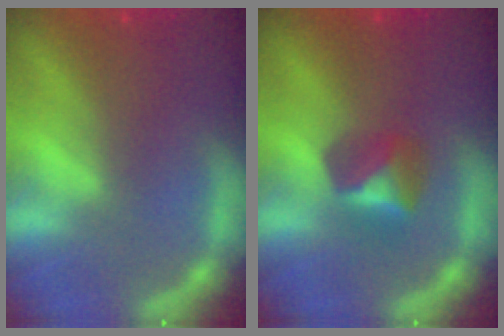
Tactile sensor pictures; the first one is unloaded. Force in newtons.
{"total": 2.9}